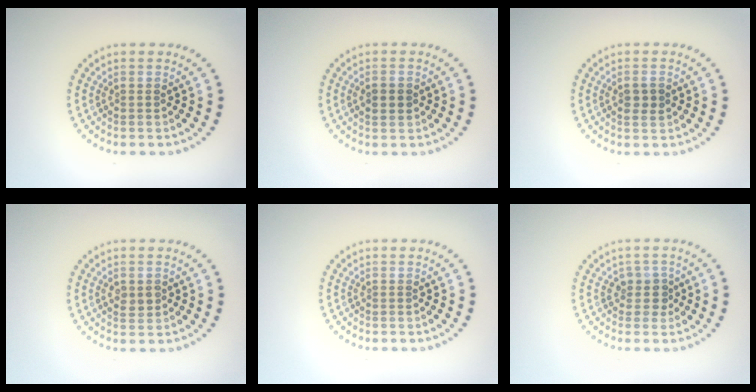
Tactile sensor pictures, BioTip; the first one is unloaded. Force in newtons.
{"total": 2.1, "press": 2.1, "slide": 0.2}
{"total": 1.8, "press": 1.8, "slide": 0.2}
{"total": 1.5, "press": 1.5, "slide": 0.1}
{"total": 0.0}
{"total": 1.7, "press": 1.4, "slide": 1.0}